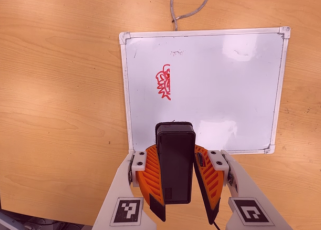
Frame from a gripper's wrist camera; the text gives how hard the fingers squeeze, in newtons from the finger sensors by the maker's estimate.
{"total": 10.6, "left": 9.6, "right": 11.6}